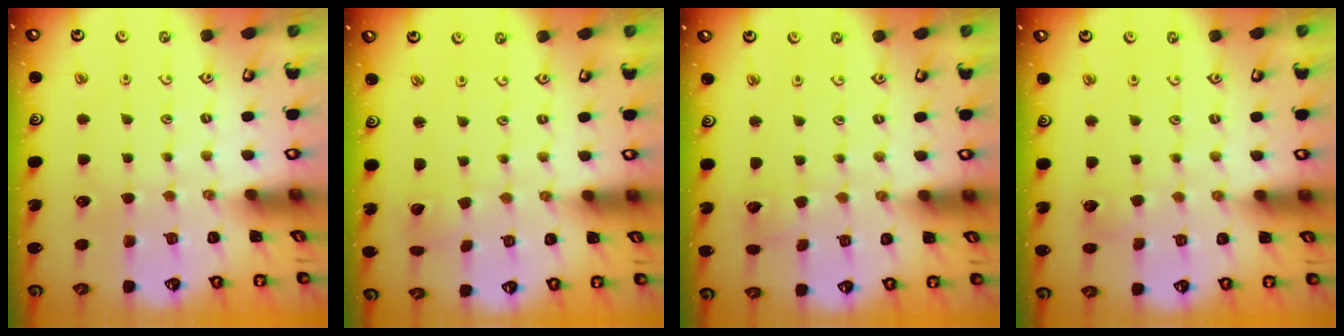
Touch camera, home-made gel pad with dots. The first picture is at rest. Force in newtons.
{"total": 1.5, "press": 1.5, "slide": 0.2}
{"total": 3.5, "press": 3.5, "slide": 0.5}
{"total": 2.0, "press": 2.0, "slide": 0.1}